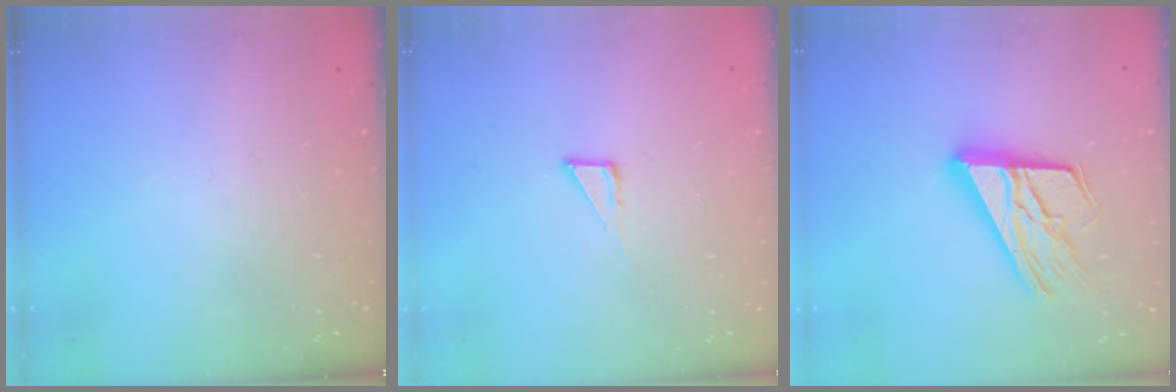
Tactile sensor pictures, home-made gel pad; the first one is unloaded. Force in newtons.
{"total": 3.6, "press": 3.6, "slide": 0.3}
{"total": 18.0, "press": 17.9, "slide": 1.8}